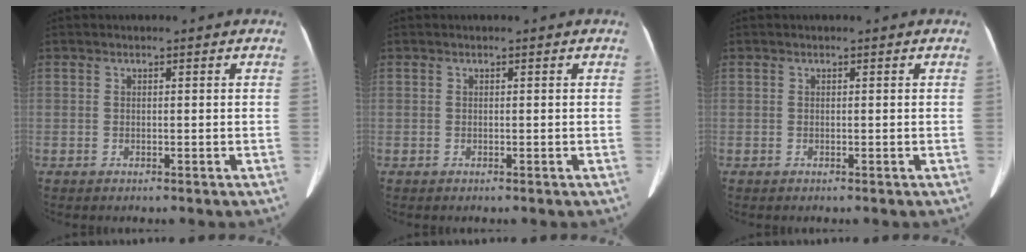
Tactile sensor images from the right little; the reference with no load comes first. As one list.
[{"total": 0.0}, {"total": 0.0}]